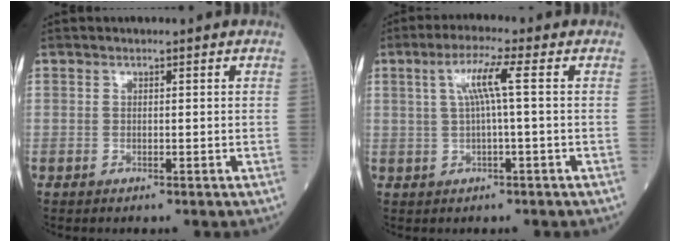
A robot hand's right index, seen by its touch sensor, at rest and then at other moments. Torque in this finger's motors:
{"motor_torque": [0.77, 0.27, 0.33, 0.11]}